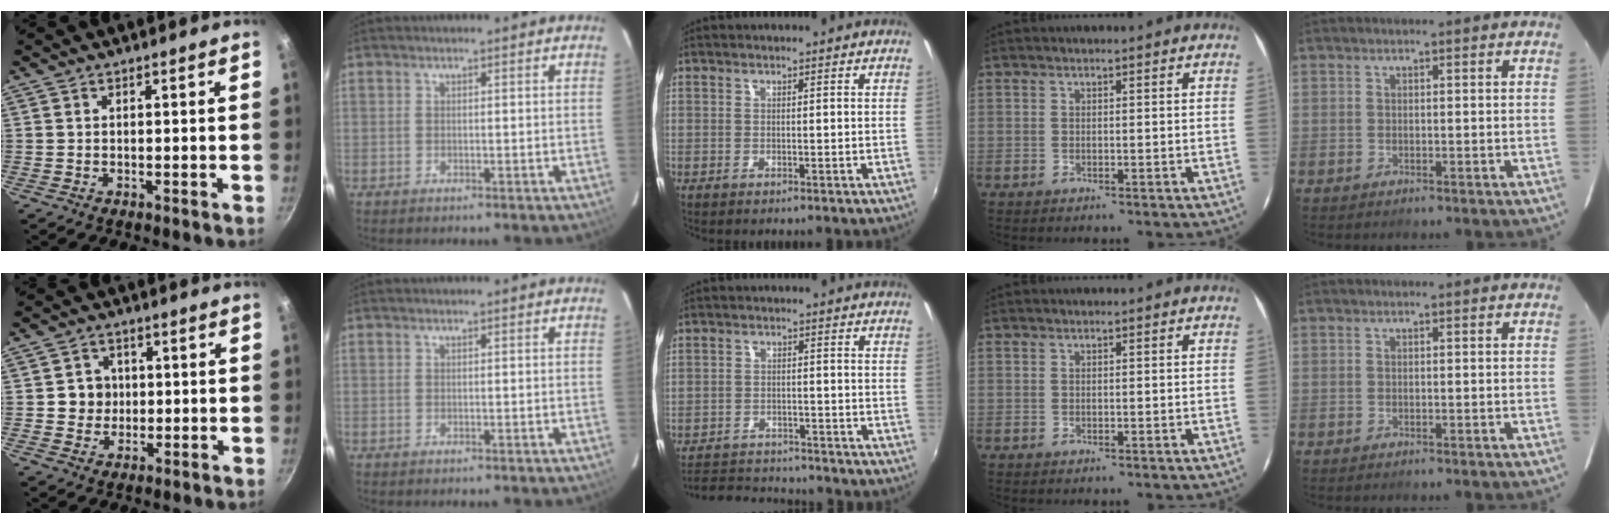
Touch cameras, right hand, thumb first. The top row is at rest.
{"thumb": {"total": 4.9, "force": [0.3, 4.7, 1.5], "torque": [0.009, 0.003, 0.001]}, "middle": {"total": 7.5, "force": [-7.1, 2.4, 1.0], "torque": [-0.041, 0.021, -0.112]}}